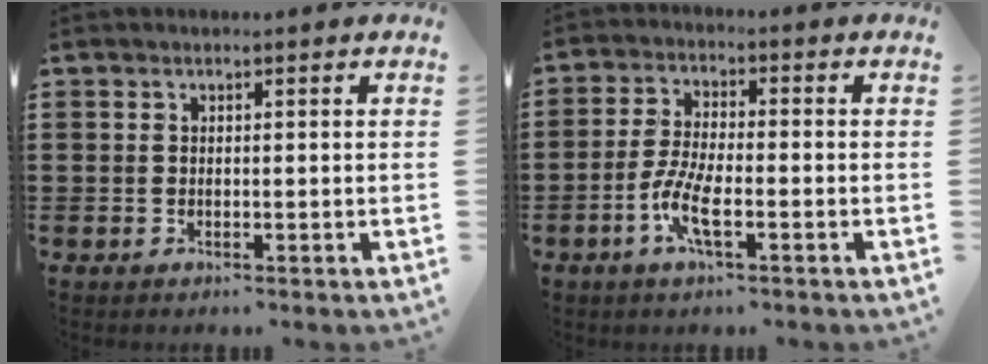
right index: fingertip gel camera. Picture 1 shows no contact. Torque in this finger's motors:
{"motor_torque": [1.13, 1.01, 0.34, 0.11]}